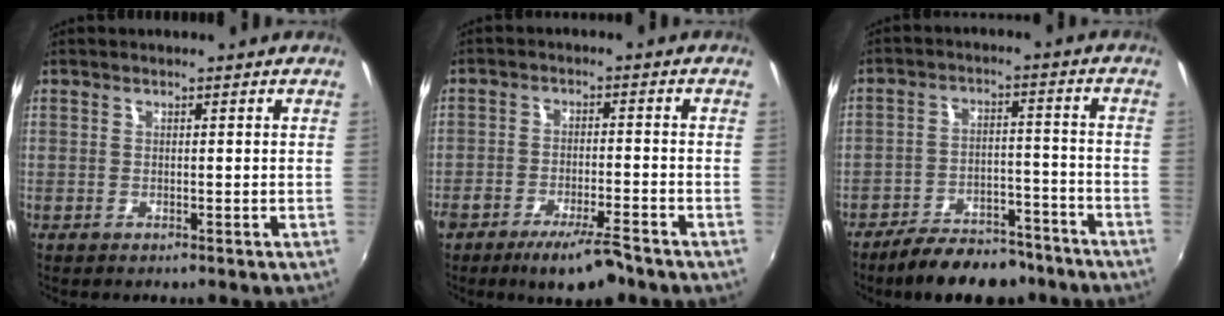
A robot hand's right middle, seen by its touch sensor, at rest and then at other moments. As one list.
[{"total": 7.6, "force": [-5.7, 1.5, 4.9], "torque": [-0.105, -0.008, -0.094]}, {"total": 13.1, "force": [-10.8, 4.9, 5.7], "torque": [-0.109, 0.007, -0.151]}]